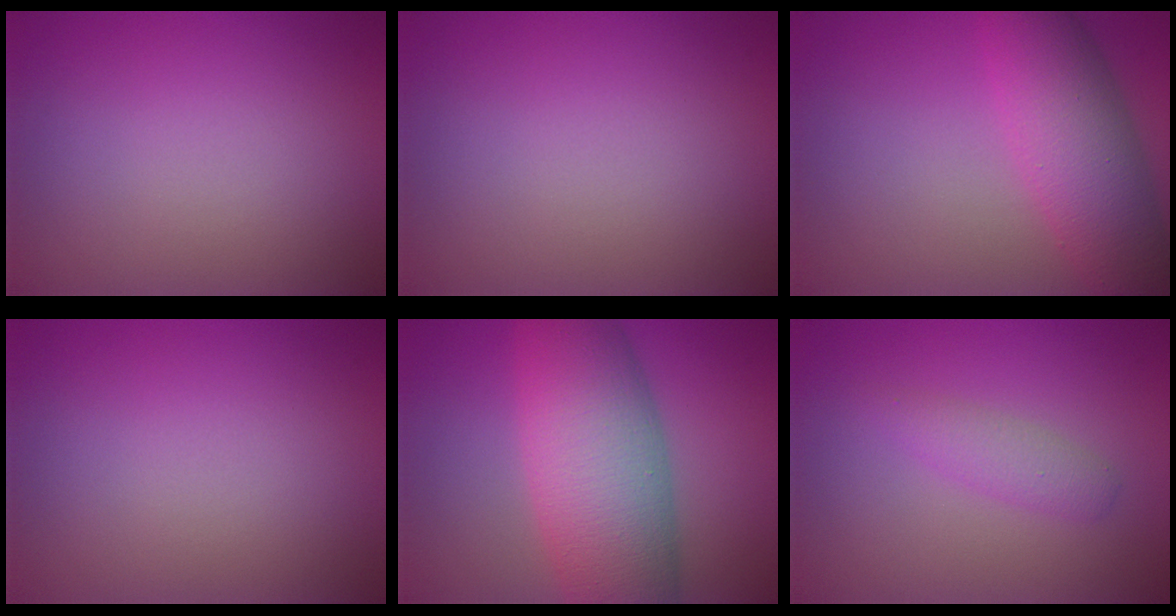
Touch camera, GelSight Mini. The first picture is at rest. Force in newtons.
{"total": 0.0}
{"total": 7.1, "press": 7.0, "slide": 0.3}
{"total": 0.0}
{"total": 11.2, "press": 11.2, "slide": 0.3}
{"total": 1.7, "press": 1.7, "slide": 0.0}